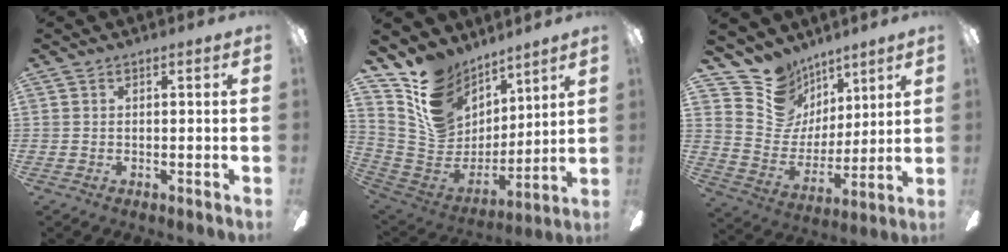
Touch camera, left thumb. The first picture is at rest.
{"total": 15.3, "force": [10.4, 10.3, 4.5], "torque": [-0.104, -0.069, 0.204]}
{"total": 14.1, "force": [9.8, 10.0, 2.4], "torque": [-0.062, -0.083, 0.193]}